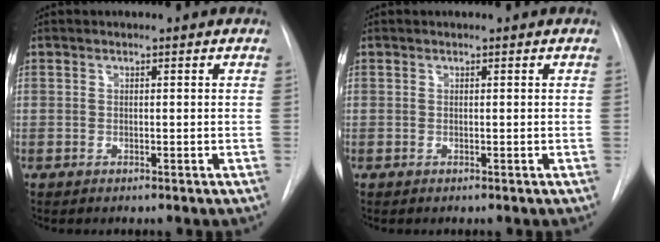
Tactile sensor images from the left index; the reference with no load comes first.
{"total": 0.0}